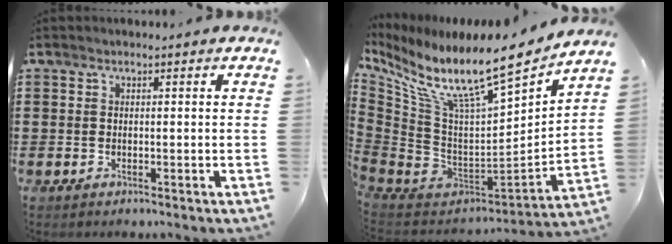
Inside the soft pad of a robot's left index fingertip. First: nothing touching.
{"total": 11.9, "force": [8.5, 2.3, 8.0], "torque": [-0.162, -0.072, 0.136]}